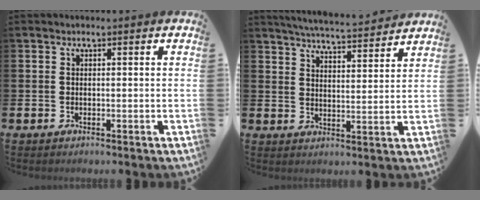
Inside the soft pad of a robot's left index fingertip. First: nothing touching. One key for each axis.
{"total": 5.6, "fx": 5.5, "fy": -0.1, "fz": 1.0, "tx": -0.029, "ty": -0.038, "tz": 0.094}